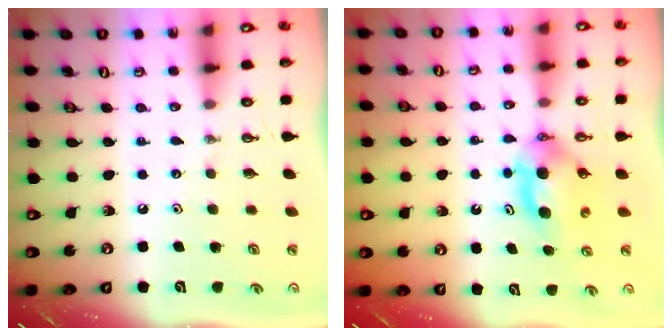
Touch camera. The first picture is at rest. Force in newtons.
{"total": 9.0, "press": 4.8, "slide": 7.6}